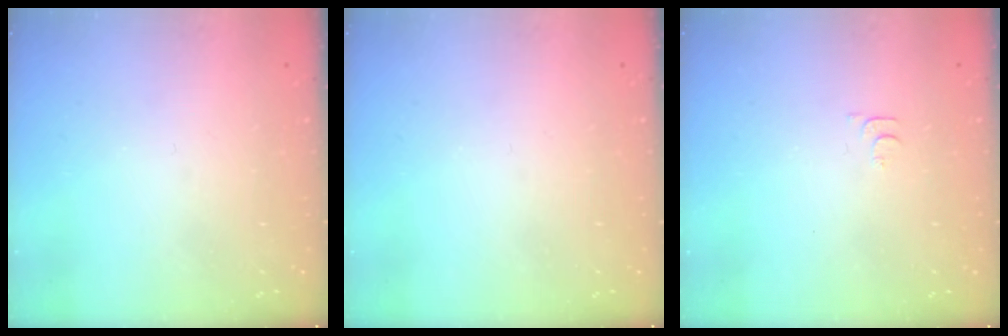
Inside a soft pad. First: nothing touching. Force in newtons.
{"total": 0.0}
{"total": 4.6, "press": 4.5, "slide": 0.7}